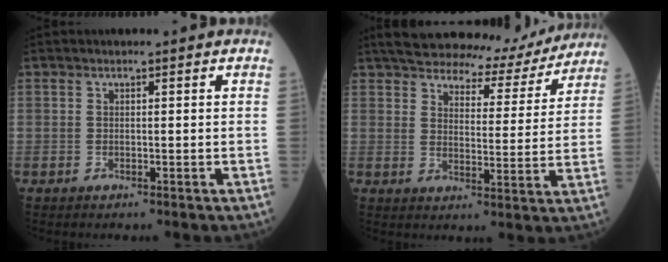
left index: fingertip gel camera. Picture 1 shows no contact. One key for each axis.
{"total": 14.4, "fx": 13.1, "fy": 3.9, "fz": 4.6, "tx": -0.053, "ty": 0.001, "tz": 0.162}